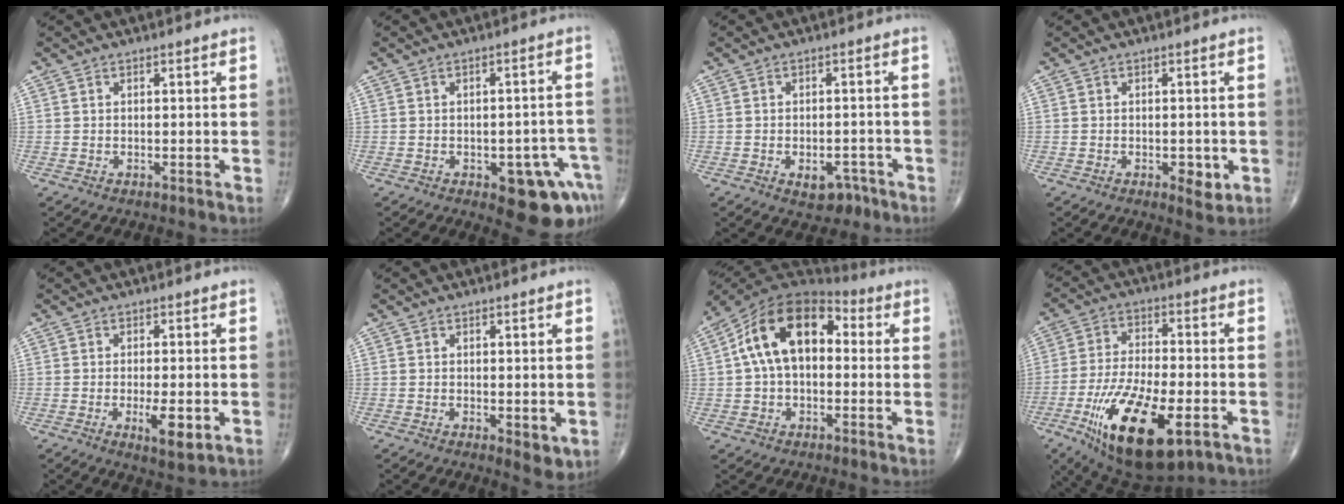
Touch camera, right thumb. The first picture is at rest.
{"total": 10.7, "force": [-4.8, 4.7, 8.3], "torque": [-0.066, 0.028, -0.051]}
{"total": 4.8, "force": [-2.5, 3.1, 2.7], "torque": [-0.020, 0.020, -0.027]}
{"total": 3.3, "force": [-1.0, 1.6, 2.8], "torque": [-0.030, -0.004, -0.009]}
{"total": 5.4, "force": [-1.4, 1.7, 5.0], "torque": [-0.079, -0.012, -0.018]}
{"total": 3.4, "force": [-0.3, 1.4, 3.0], "torque": [-0.037, -0.011, -0.001]}
{"total": 16.7, "force": [2.4, 10.3, 12.9], "torque": [-0.208, 0.042, 0.030]}
{"total": 21.2, "force": [-8.3, 8.5, 17.6], "torque": [-0.344, -0.001, -0.129]}